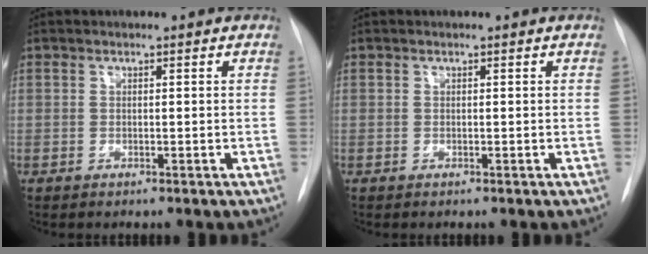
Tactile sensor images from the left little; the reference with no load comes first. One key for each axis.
{"total": 0.0}